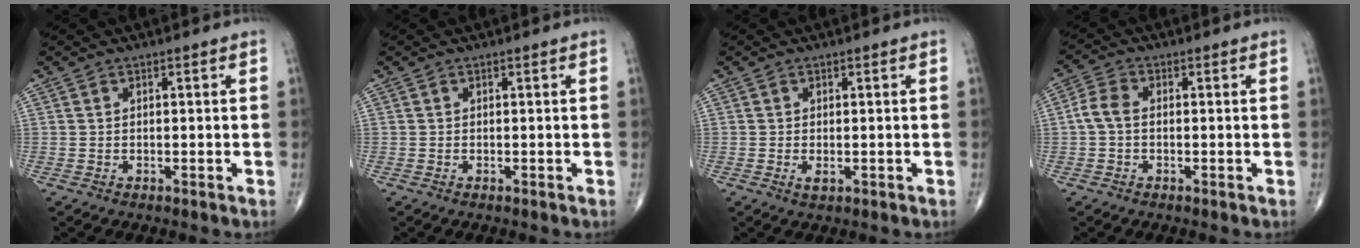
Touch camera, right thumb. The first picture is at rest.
{"total": 0.0}
{"total": 1.4, "force": [-0.4, 0.6, 1.2], "torque": [-0.022, -0.003, -0.006]}
{"total": 4.0, "force": [-0.2, 2.6, 3.1], "torque": [-0.065, 0.012, -0.013]}